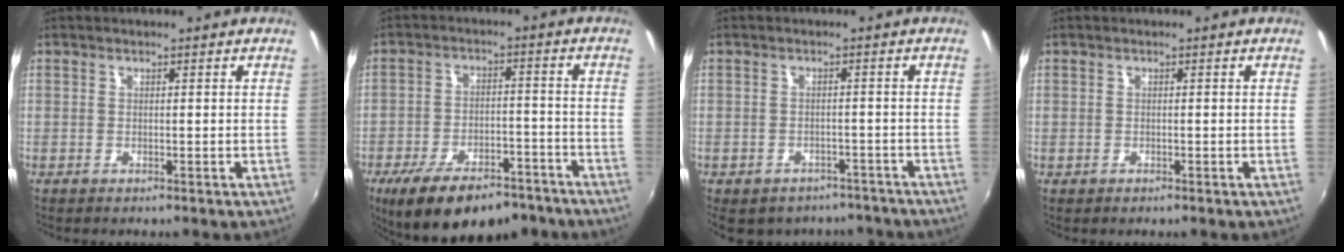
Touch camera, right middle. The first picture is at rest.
{"total": 17.4, "force": [-12.7, 6.8, 9.8], "torque": [-0.182, -0.018, -0.179]}
{"total": 11.5, "force": [-9.0, 5.9, 4.1], "torque": [-0.092, -0.006, -0.106]}
{"total": 0.0}